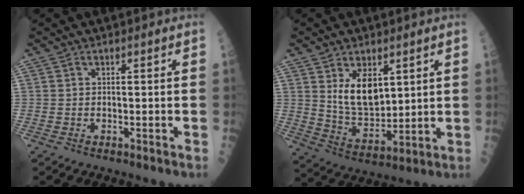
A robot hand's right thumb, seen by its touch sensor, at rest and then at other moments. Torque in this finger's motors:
{"motor_torque": [0.36, 0.33, 0.90, 0.48, 0.07]}